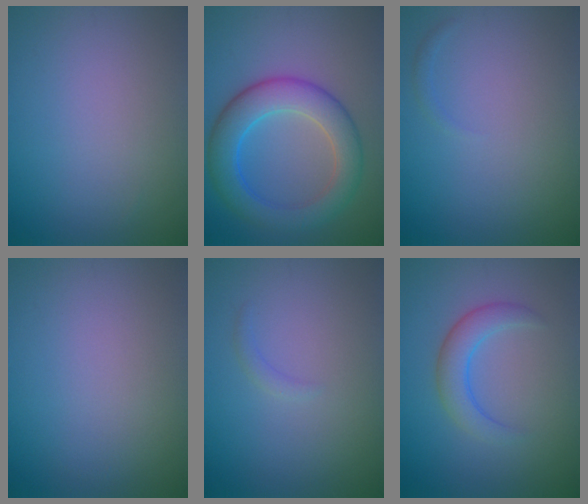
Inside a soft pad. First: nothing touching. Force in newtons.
{"total": 6.8, "press": 6.8, "slide": 0.4}
{"total": 0.6, "press": 0.6, "slide": 0.0}
{"total": 0.0}
{"total": 0.8, "press": 0.8, "slide": 0.1}
{"total": 3.2, "press": 3.2, "slide": 0.2}